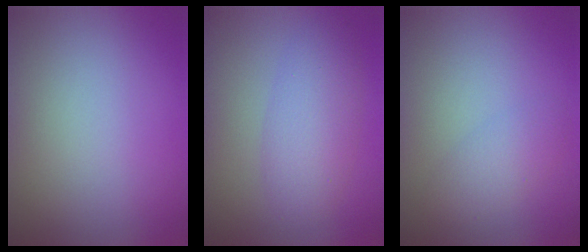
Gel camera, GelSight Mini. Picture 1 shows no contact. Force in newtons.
{"total": 4.0, "press": 4.0, "slide": 0.2}
{"total": 2.1, "press": 2.1, "slide": 0.1}